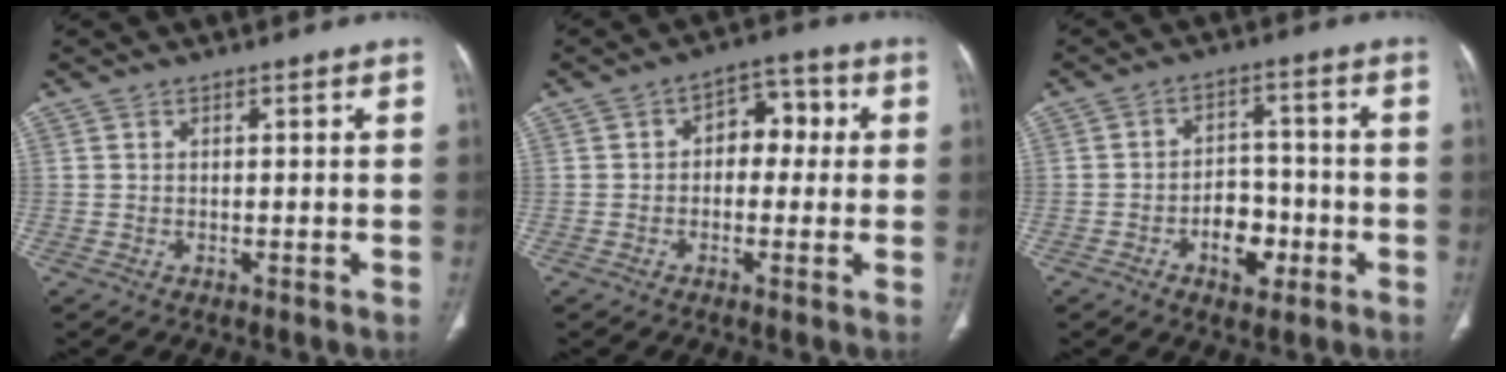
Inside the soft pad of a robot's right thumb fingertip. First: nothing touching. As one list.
[{"total": 7.0, "force": [0.6, 4.8, 5.1], "torque": [-0.034, 0.025, 0.000]}, {"total": 7.8, "force": [-3.2, 5.1, 5.0], "torque": [-0.046, 0.030, -0.050]}]